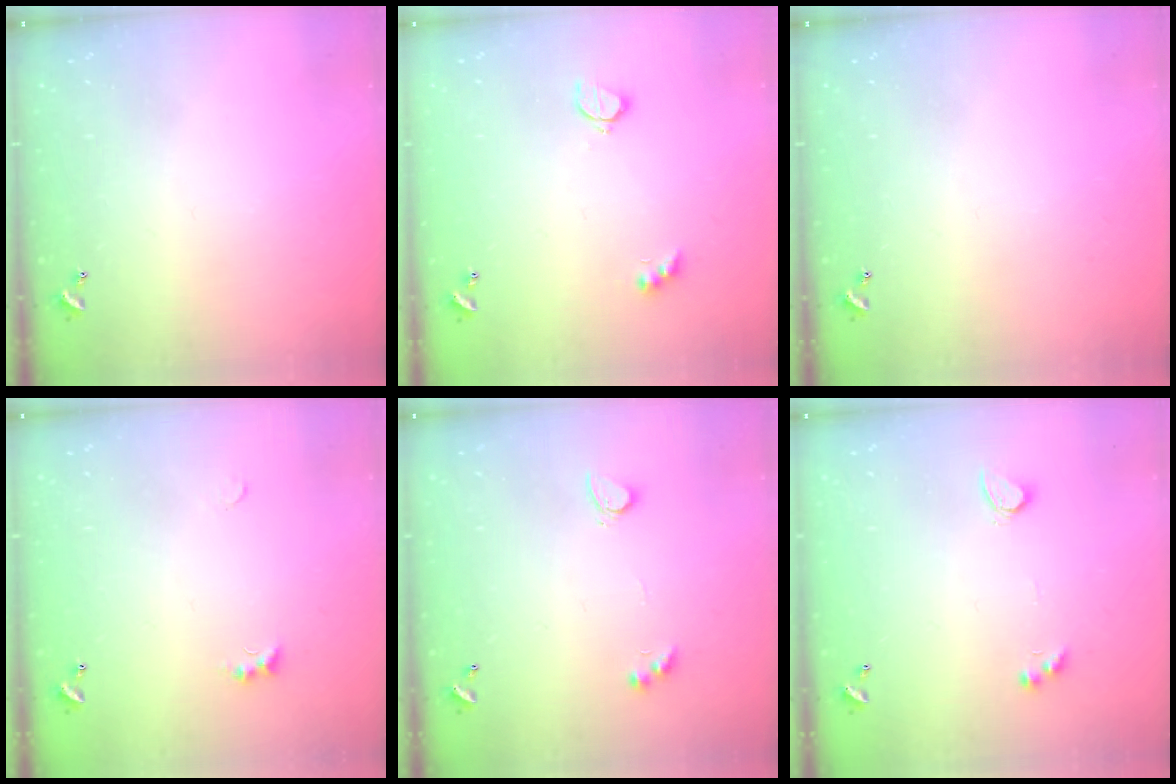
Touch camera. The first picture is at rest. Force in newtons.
{"total": 3.3, "press": 3.3, "slide": 0.6}
{"total": 0.0}
{"total": 1.4, "press": 1.3, "slide": 0.5}
{"total": 2.9, "press": 2.6, "slide": 1.3}
{"total": 3.3, "press": 2.8, "slide": 1.7}